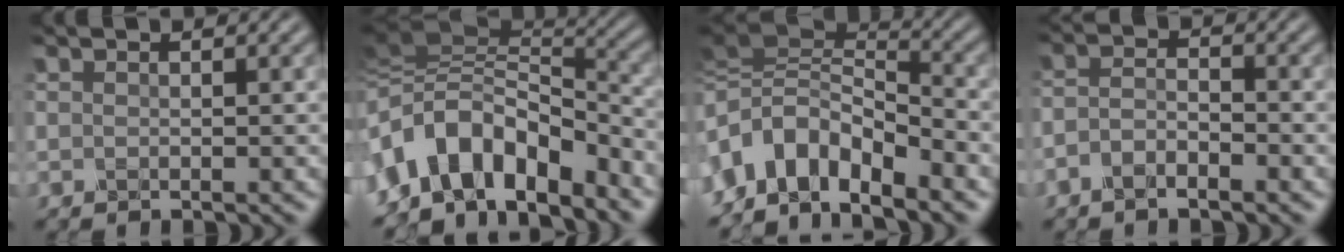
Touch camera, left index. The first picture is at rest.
{"total": 10.6, "force": [-4.7, 6.3, 7.2], "torque": [-0.119, 0.024, -0.089]}
{"total": 8.8, "force": [-4.0, 5.1, 6.0], "torque": [-0.102, 0.004, -0.083]}
{"total": 2.3, "force": [-1.4, 0.9, 1.6], "torque": [-0.036, 0.002, -0.033]}